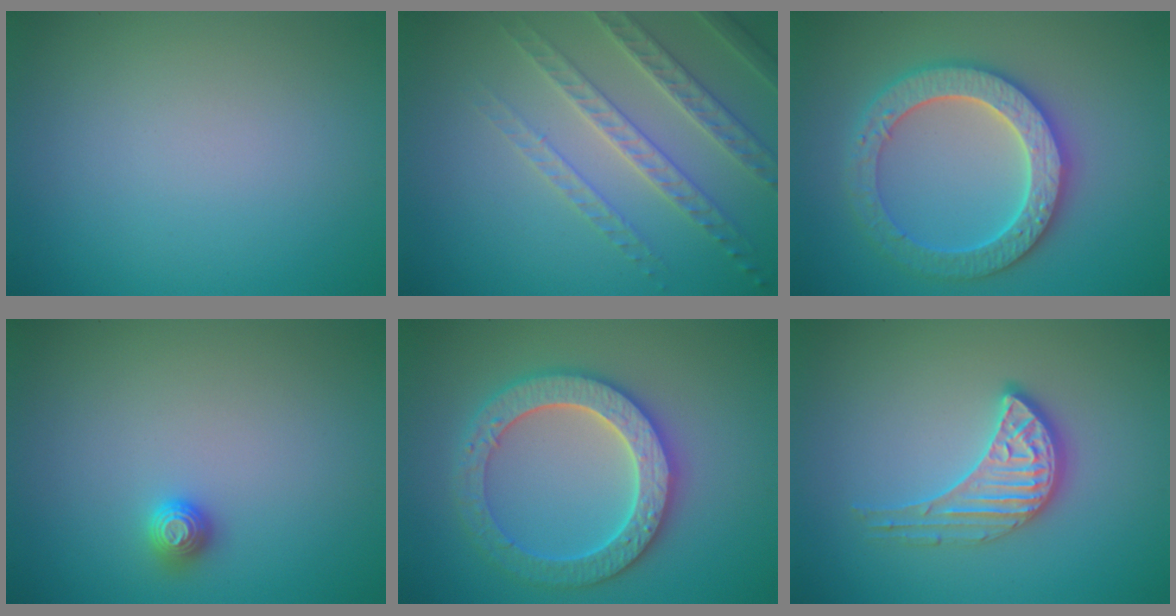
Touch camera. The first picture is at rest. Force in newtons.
{"total": 3.9, "press": 3.7, "slide": 1.0}
{"total": 6.1, "press": 6.0, "slide": 1.3}
{"total": 1.1, "press": 1.1, "slide": 0.2}
{"total": 6.1, "press": 6.0, "slide": 1.3}
{"total": 3.2, "press": 3.1, "slide": 1.0}